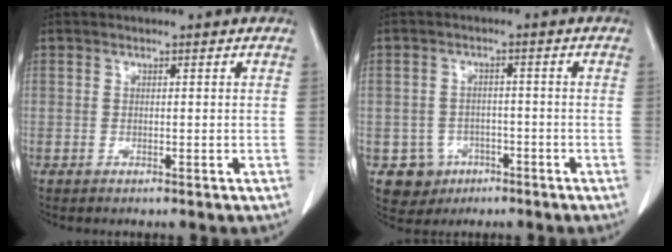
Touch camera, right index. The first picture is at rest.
{"total": 5.4, "force": [-2.3, 4.8, 0.5], "torque": [-0.006, 0.011, -0.029]}